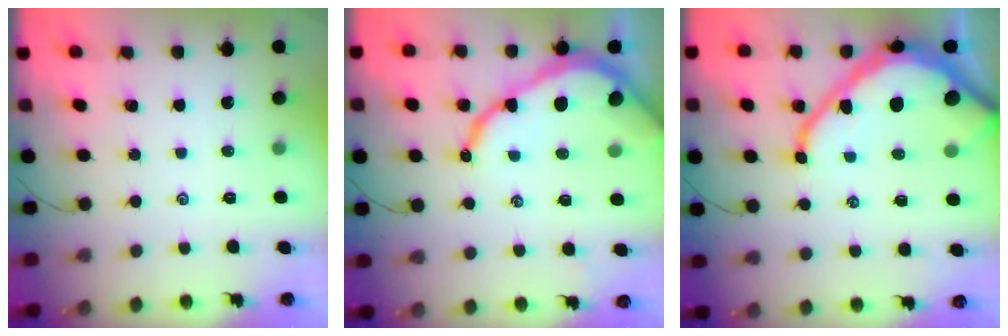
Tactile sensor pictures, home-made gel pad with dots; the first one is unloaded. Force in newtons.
{"total": 12.6, "press": 12.6, "slide": 1.1}
{"total": 19.5, "press": 19.4, "slide": 1.8}